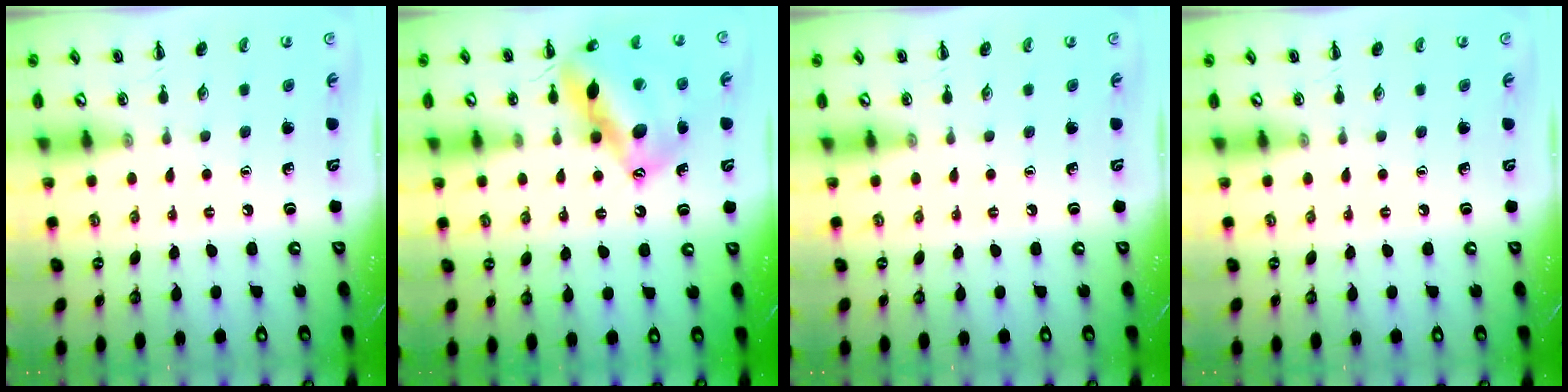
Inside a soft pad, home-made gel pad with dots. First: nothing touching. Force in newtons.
{"total": 16.9, "press": 16.7, "slide": 3.1}
{"total": 0.0}
{"total": 0.0}